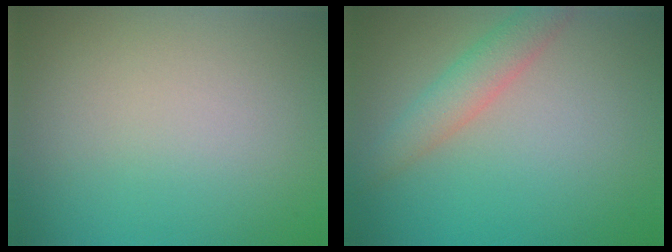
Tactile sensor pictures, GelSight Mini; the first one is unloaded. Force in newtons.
{"total": 2.9, "press": 2.9, "slide": 0.1}